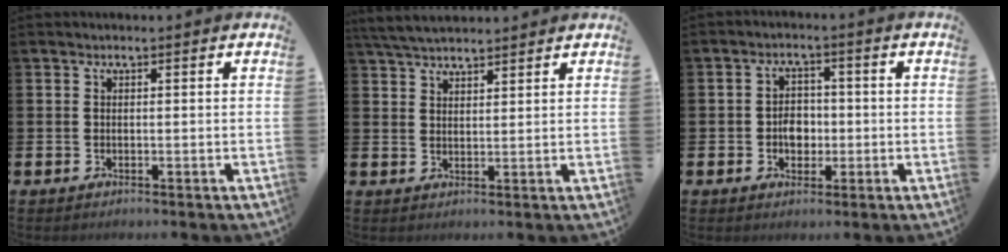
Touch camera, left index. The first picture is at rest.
{"total": 4.6, "force": [4.4, 0.9, 1.1], "torque": [-0.028, -0.015, 0.081]}
{"total": 3.7, "force": [-0.6, 2.9, 2.3], "torque": [-0.028, 0.002, -0.018]}